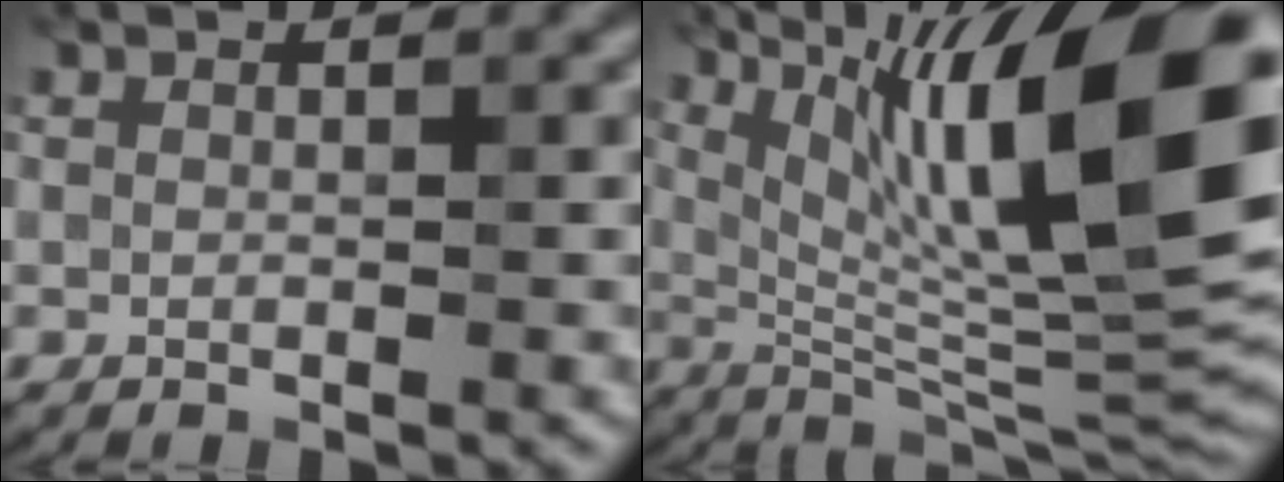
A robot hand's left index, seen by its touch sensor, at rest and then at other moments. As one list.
[{"total": 16.7, "force": [5.8, 4.8, 14.9], "torque": [-0.229, 0.001, 0.101]}]